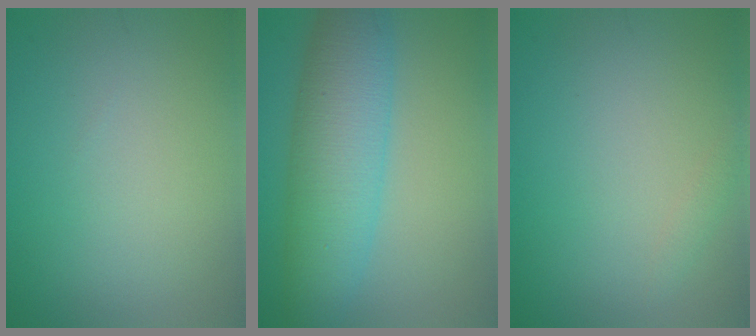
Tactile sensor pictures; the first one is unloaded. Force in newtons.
{"total": 7.8, "press": 7.8, "slide": 0.2}
{"total": 0.7, "press": 0.7, "slide": 0.0}